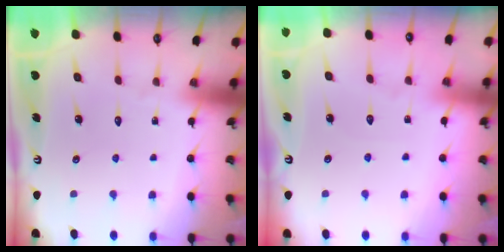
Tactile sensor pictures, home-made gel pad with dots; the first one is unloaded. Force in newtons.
{"total": 2.4, "press": 2.4, "slide": 0.4}